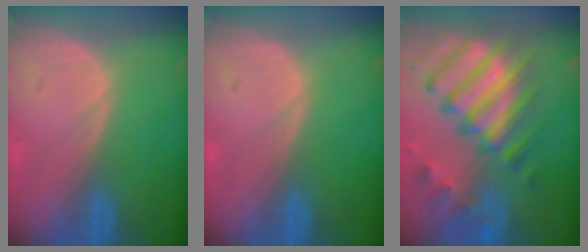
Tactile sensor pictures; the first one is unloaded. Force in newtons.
{"total": 0.0}
{"total": 12.4, "press": 10.7, "slide": 6.2}